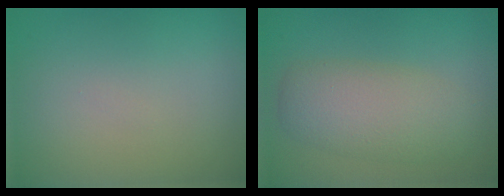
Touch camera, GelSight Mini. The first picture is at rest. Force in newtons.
{"total": 5.0, "press": 5.0, "slide": 0.2}